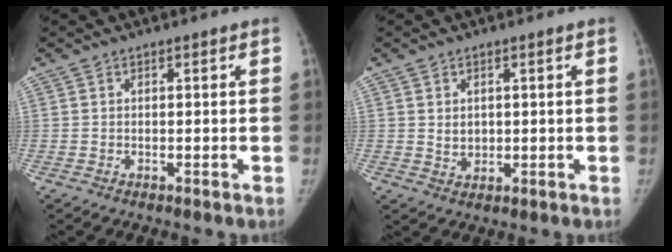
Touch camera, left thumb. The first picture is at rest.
{"total": 2.7, "force": [0.5, 2.1, 1.6], "torque": [-0.016, -0.007, 0.016]}